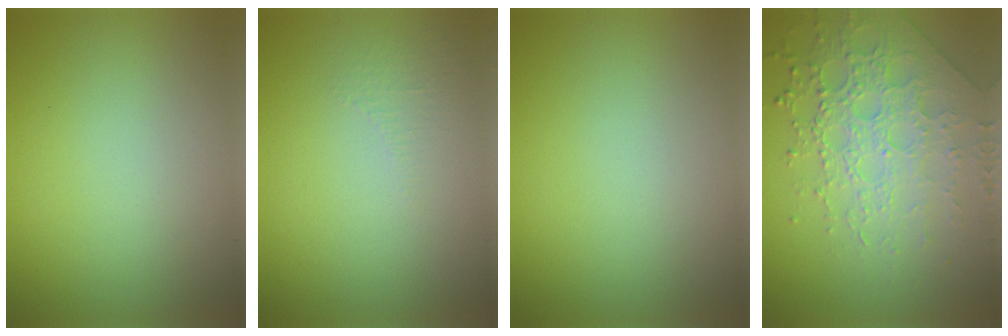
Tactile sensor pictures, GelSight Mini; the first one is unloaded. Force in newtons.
{"total": 0.8, "press": 0.4, "slide": 0.7}
{"total": 0.0}
{"total": 5.2, "press": 4.7, "slide": 2.1}